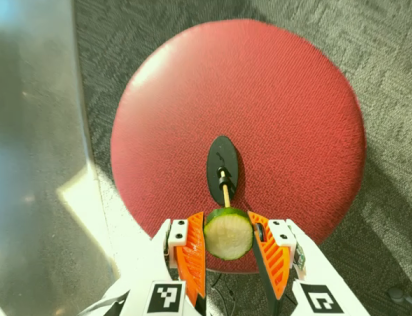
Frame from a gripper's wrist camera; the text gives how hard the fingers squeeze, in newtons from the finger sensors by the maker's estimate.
{"total": 13.1, "left": 13.0, "right": 13.2}